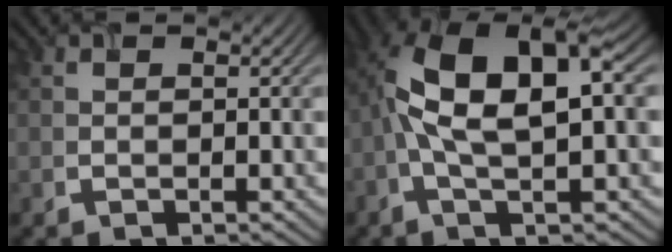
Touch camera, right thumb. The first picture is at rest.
{"total": 11.2, "force": [0.9, 4.7, 10.2], "torque": [-0.209, 0.004, 0.018]}